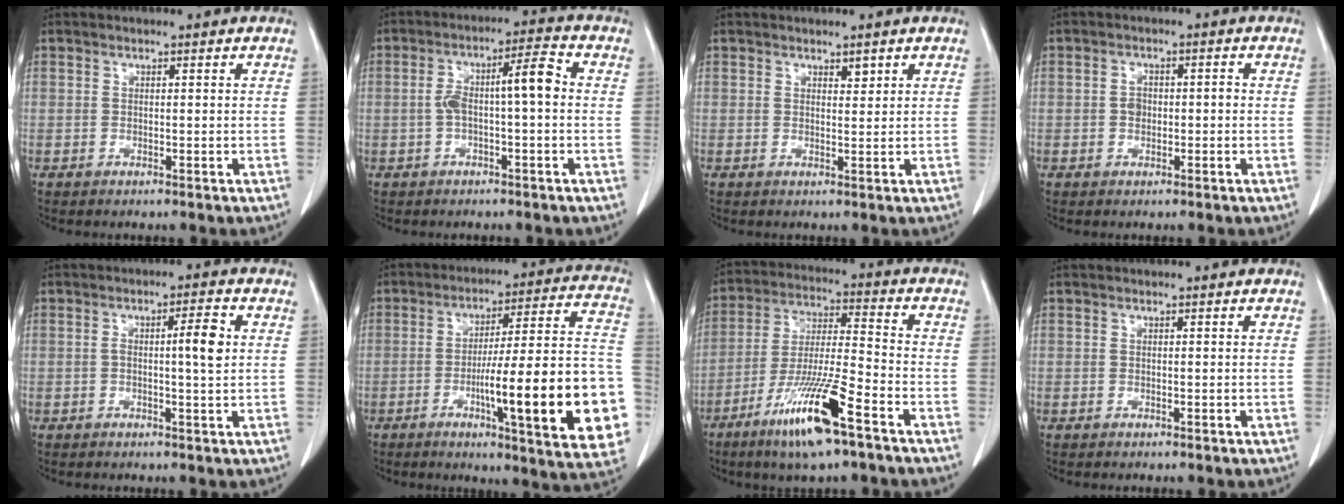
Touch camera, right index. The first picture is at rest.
{"total": 7.1, "force": [-0.2, 1.1, 7.0], "torque": [-0.125, 0.029, -0.004]}
{"total": 1.2, "force": [0.9, 0.4, 0.7], "torque": [-0.010, -0.004, 0.014]}
{"total": 2.5, "force": [-0.3, 1.7, 1.7], "torque": [-0.030, 0.011, -0.005]}
{"total": 4.5, "force": [0.4, 0.3, 4.5], "torque": [-0.074, 0.004, 0.003]}
{"total": 24.1, "force": [-6.3, 2.3, 23.1], "torque": [-0.243, 0.011, -0.082]}
{"total": 14.0, "force": [-8.1, 0.9, 11.5], "torque": [-0.224, -0.028, -0.149]}
{"total": 0.0}